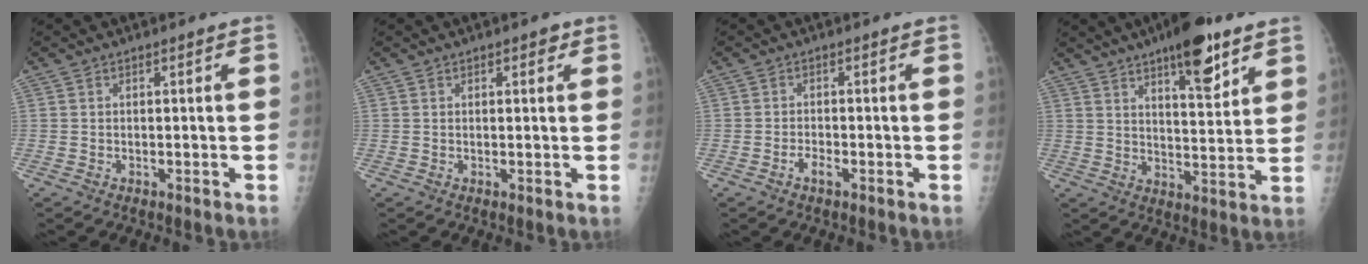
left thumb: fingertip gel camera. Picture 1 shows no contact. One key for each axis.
{"total": 1.6, "fx": 0.9, "fy": 0.8, "fz": 1.0, "tx": -0.004, "ty": -0.001, "tz": 0.009}
{"total": 1.8, "fx": -1.0, "fy": 0.8, "fz": 1.3, "tx": -0.024, "ty": 0.004, "tz": -0.020}
{"total": 12.8, "fx": 7.9, "fy": 4.1, "fz": 9.2, "tx": -0.113, "ty": -0.040, "tz": 0.118}